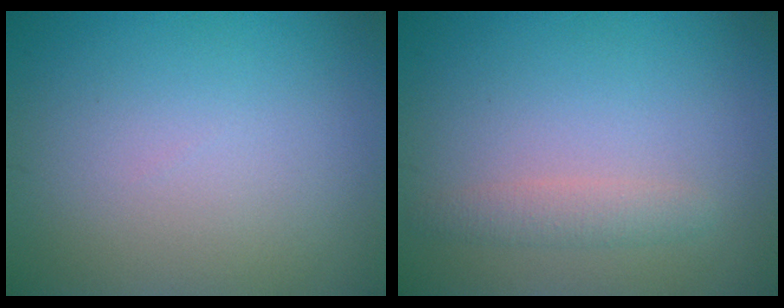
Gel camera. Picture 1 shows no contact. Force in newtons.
{"total": 1.6, "press": 1.6, "slide": 0.0}